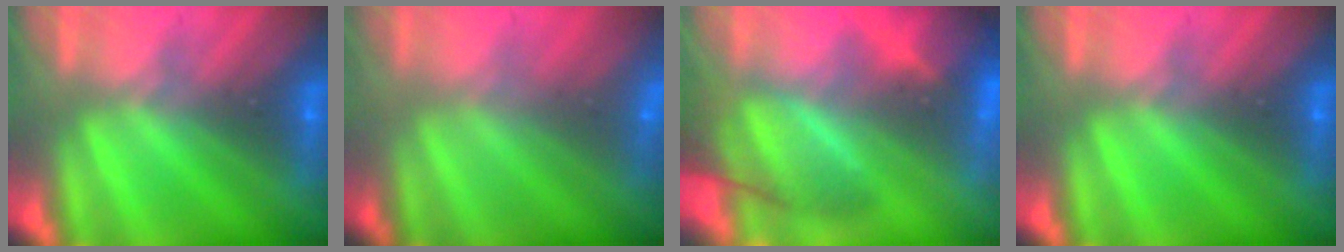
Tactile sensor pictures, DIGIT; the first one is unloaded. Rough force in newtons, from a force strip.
{"total": 2.8}
{"total": 7.3}
{"total": 0.0}